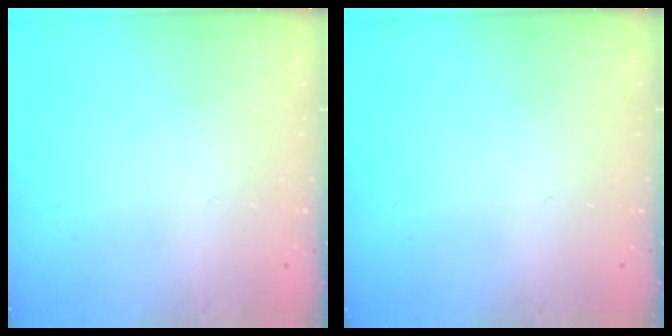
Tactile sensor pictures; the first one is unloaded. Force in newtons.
{"total": 0.0}